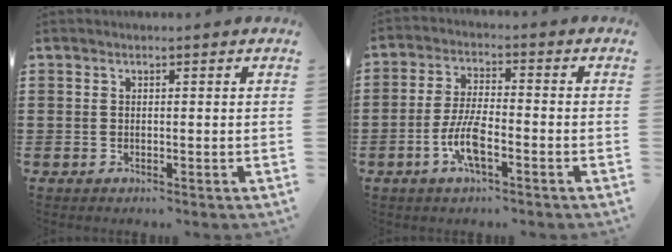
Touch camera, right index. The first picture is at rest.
{"total": 6.6, "force": [-2.7, 2.0, 5.7], "torque": [-0.134, -0.009, -0.057]}